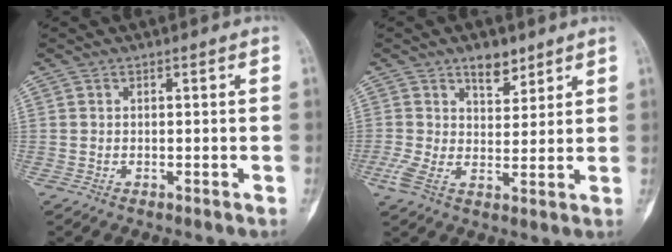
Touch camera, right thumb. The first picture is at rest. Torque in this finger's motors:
{"motor_torque": [0.07, 0.89, 0.87, 0.34, 0.07]}